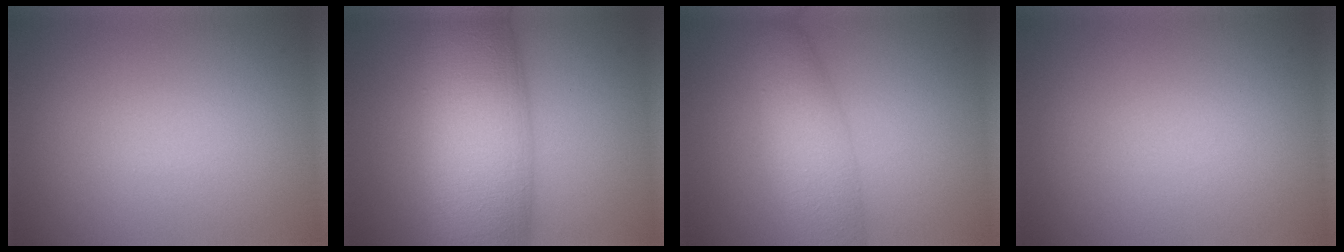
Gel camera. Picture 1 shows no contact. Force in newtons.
{"total": 12.2, "press": 12.2, "slide": 0.4}
{"total": 4.6, "press": 4.6, "slide": 0.1}
{"total": 0.0}